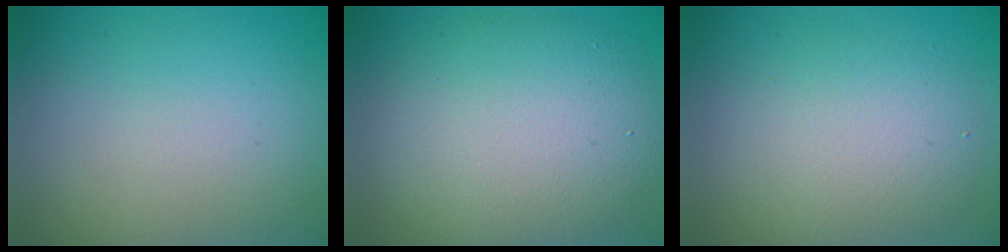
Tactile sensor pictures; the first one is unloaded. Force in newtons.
{"total": 9.1, "press": 9.0, "slide": 0.7}
{"total": 2.6, "press": 2.6, "slide": 0.3}